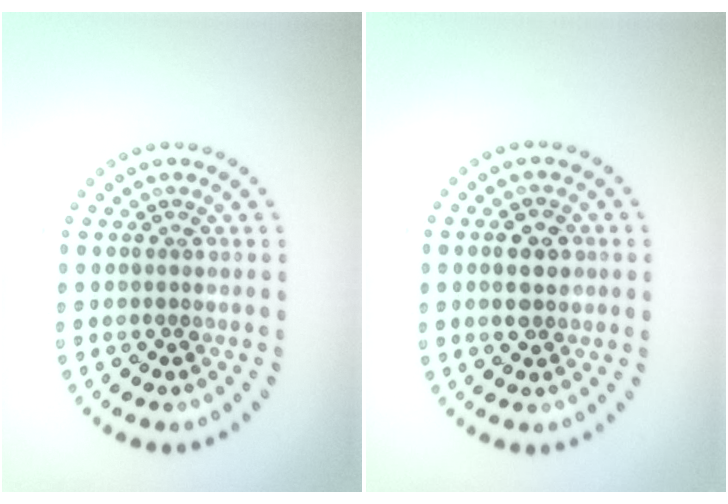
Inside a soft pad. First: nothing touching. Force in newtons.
{"total": 3.0, "press": 3.0, "slide": 0.0}